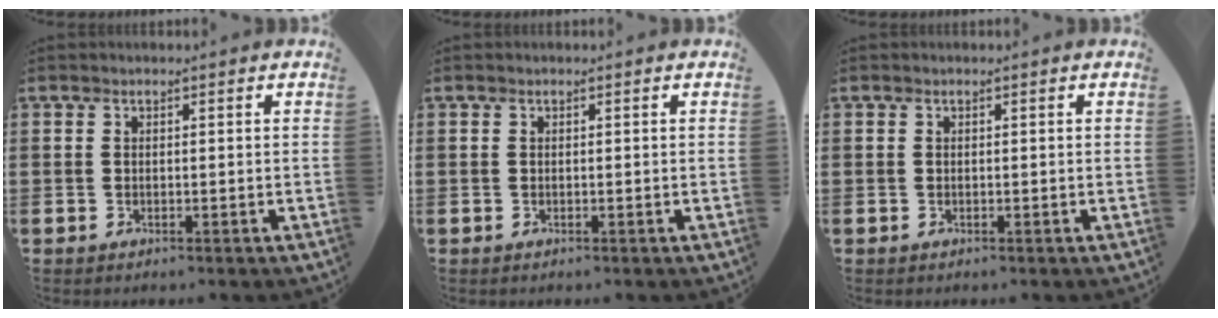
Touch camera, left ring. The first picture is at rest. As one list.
[{"total": 0.0}, {"total": 0.0}]